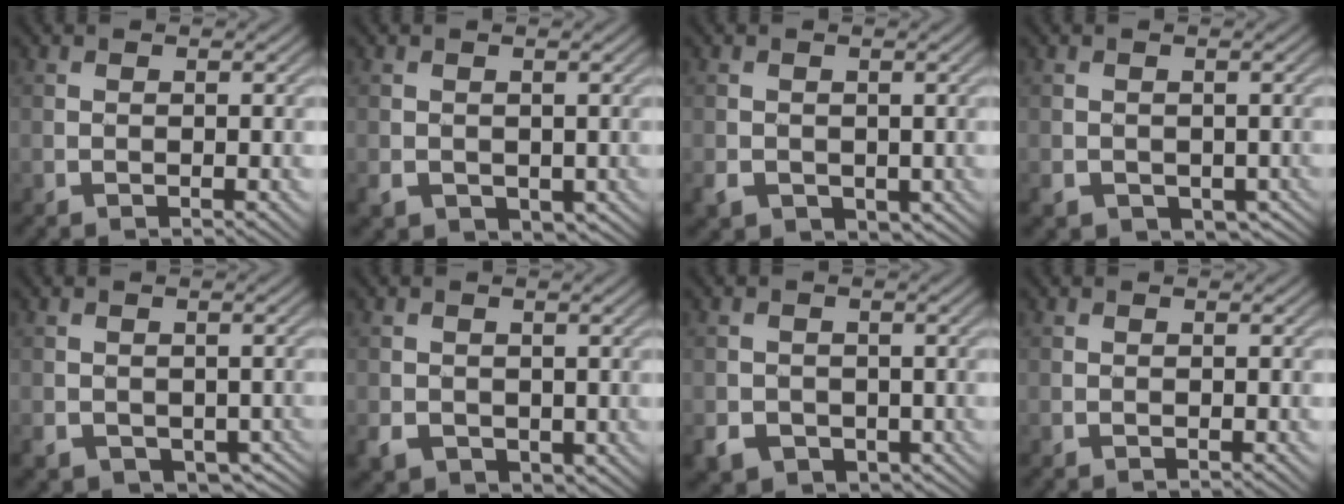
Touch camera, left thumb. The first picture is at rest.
{"total": 2.7, "force": [-0.5, 2.4, 1.3], "torque": [-0.040, -0.017, -0.007]}
{"total": 2.9, "force": [-0.7, 2.4, 1.4], "torque": [-0.038, -0.013, -0.012]}
{"total": 3.8, "force": [-1.6, 3.1, 1.5], "torque": [-0.039, -0.020, -0.019]}
{"total": 4.8, "force": [-2.2, 3.8, 1.9], "torque": [-0.042, -0.021, -0.023]}
{"total": 3.0, "force": [-0.4, 2.6, 1.4], "torque": [-0.041, -0.013, -0.004]}
{"total": 4.5, "force": [-1.7, 3.8, 1.6], "torque": [-0.041, -0.009, -0.030]}
{"total": 0.0}